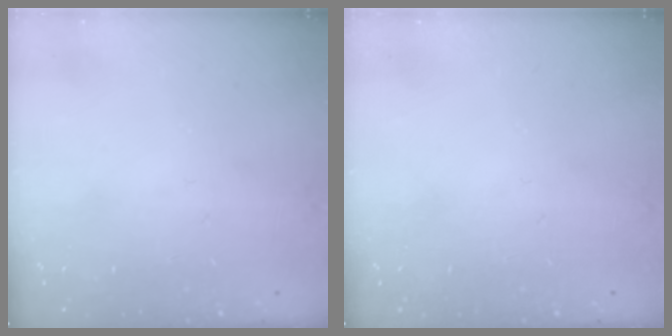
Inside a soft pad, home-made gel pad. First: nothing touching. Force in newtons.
{"total": 0.0}